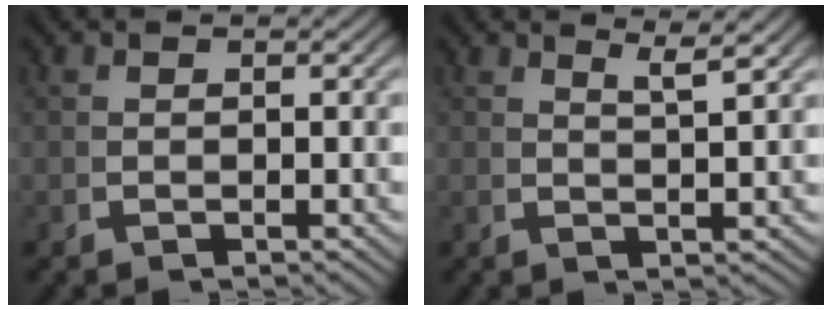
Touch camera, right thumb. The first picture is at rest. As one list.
[{"total": 3.0, "force": [2.4, -0.1, 1.8], "torque": [-0.026, 0.003, 0.044]}]